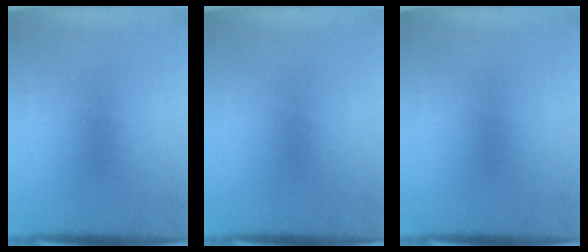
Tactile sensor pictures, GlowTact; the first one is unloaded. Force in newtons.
{"total": 0.0}
{"total": 0.0}